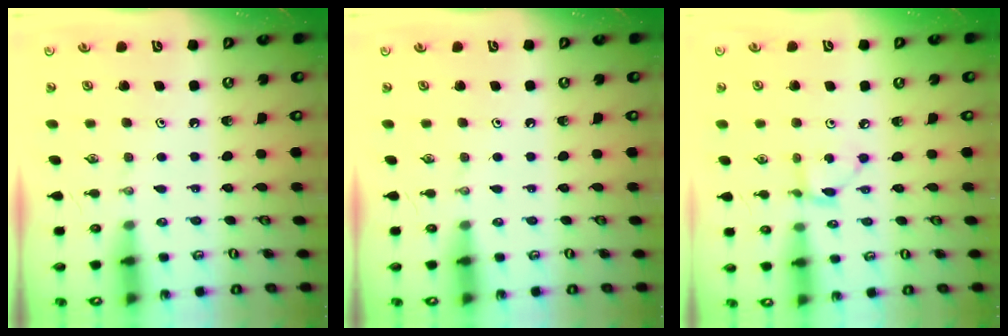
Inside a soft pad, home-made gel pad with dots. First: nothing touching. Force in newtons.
{"total": 0.0}
{"total": 2.9, "press": 2.9, "slide": 0.1}